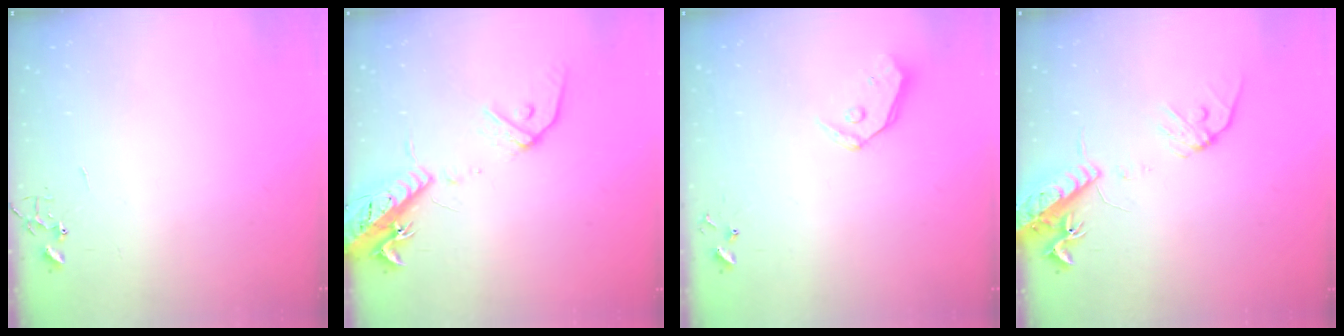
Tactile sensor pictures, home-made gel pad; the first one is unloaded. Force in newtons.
{"total": 16.6, "press": 16.3, "slide": 3.5}
{"total": 8.7, "press": 8.6, "slide": 1.3}
{"total": 16.4, "press": 16.1, "slide": 3.0}